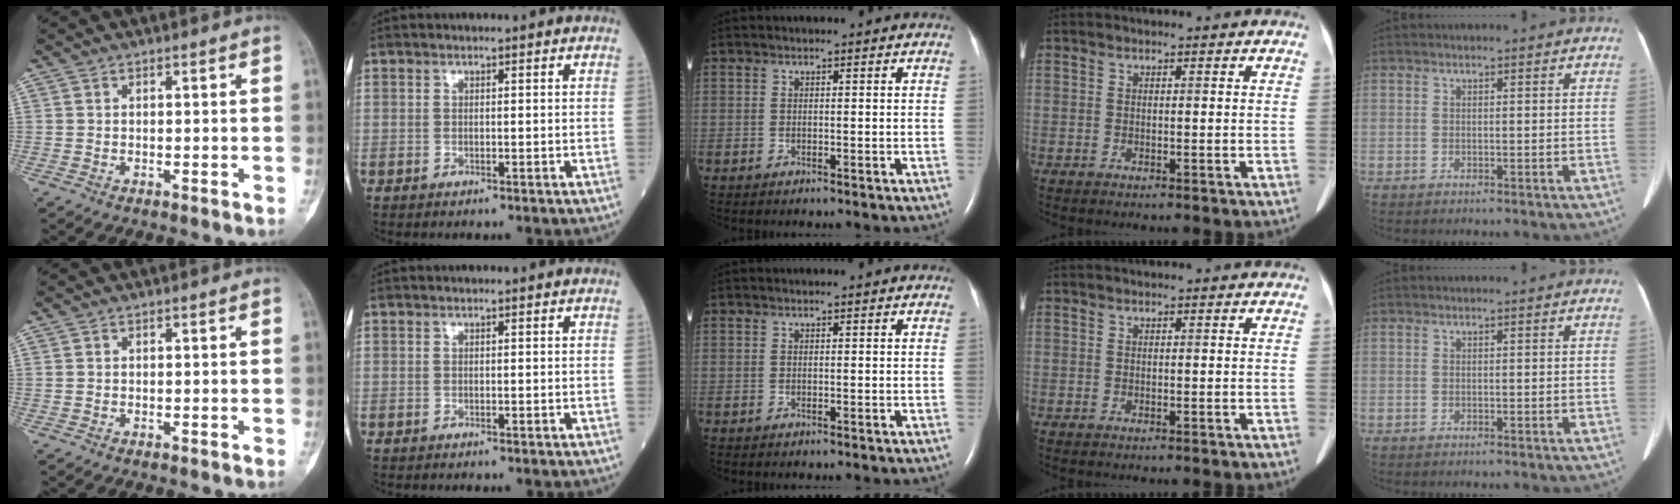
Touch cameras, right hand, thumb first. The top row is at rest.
{}